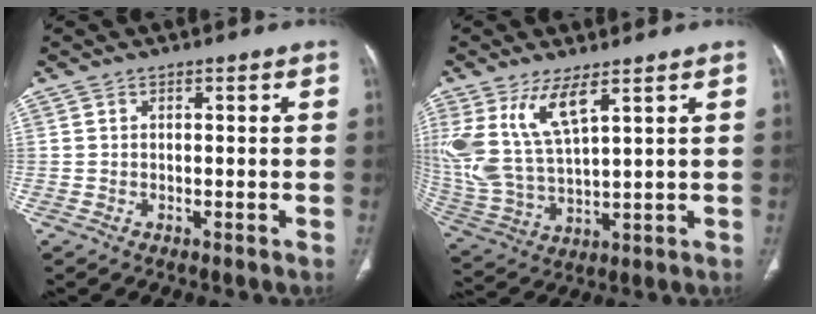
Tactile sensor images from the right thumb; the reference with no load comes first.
{"total": 12.7, "force": [6.3, 4.6, 10.0], "torque": [-0.221, -0.028, 0.142]}